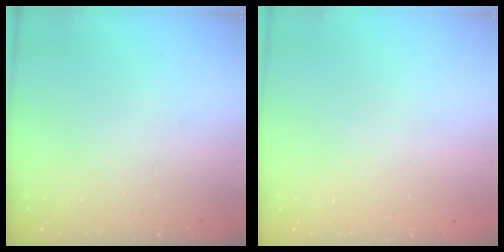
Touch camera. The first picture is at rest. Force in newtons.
{"total": 0.0}